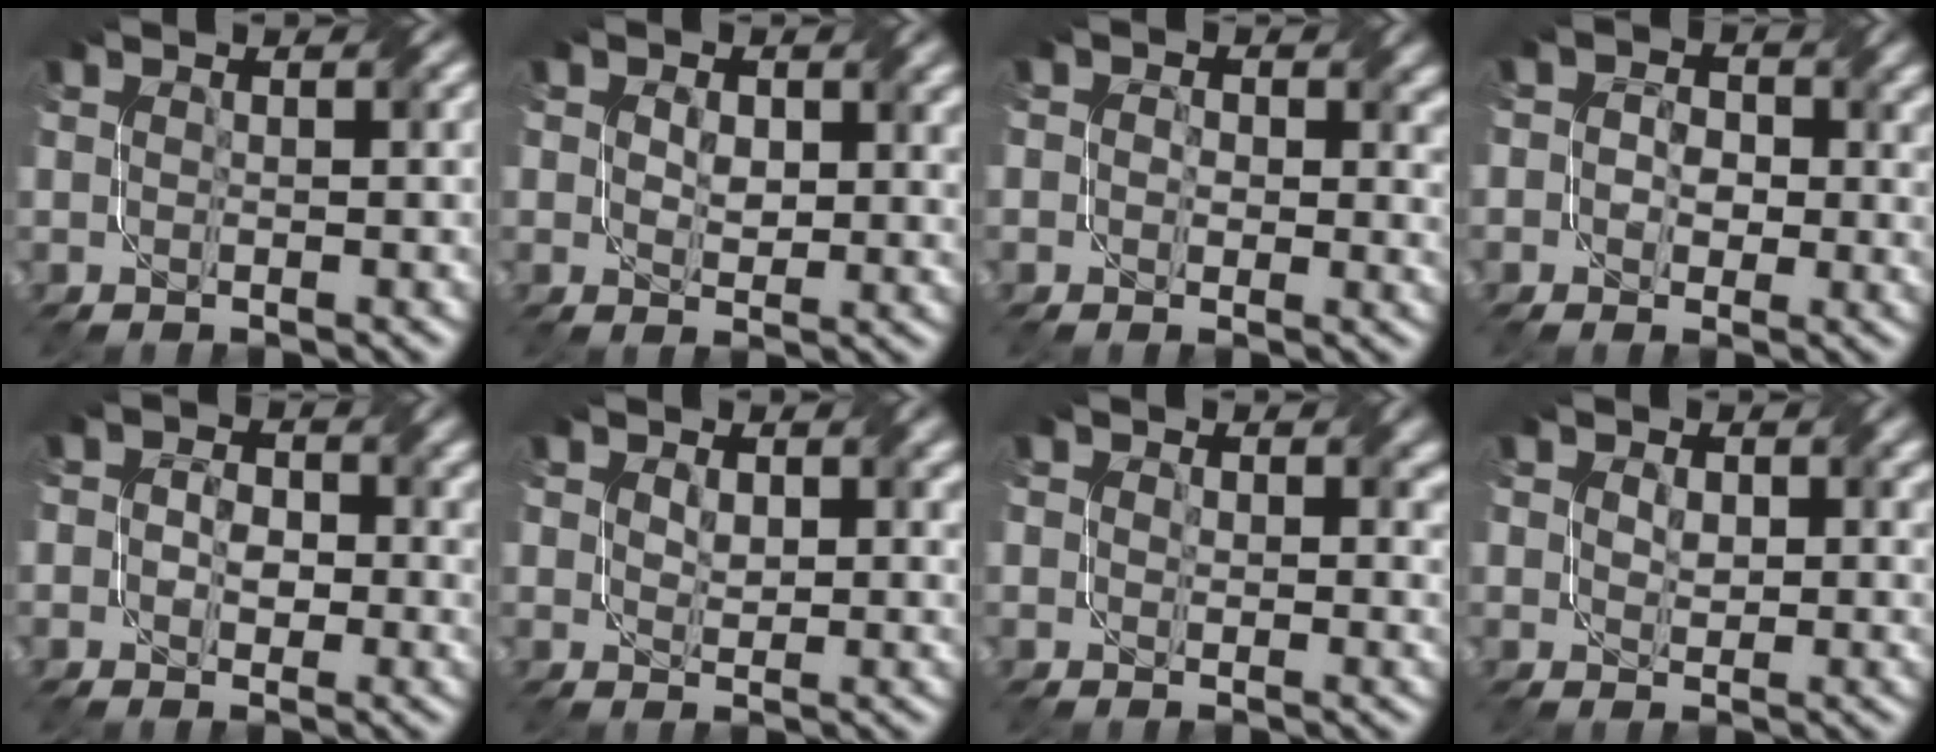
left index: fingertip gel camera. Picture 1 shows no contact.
{"total": 3.2, "force": [0.9, 2.2, 2.1], "torque": [-0.038, -0.005, 0.014]}
{"total": 3.6, "force": [0.8, 2.7, 2.2], "torque": [-0.027, 0.001, 0.003]}
{"total": 3.7, "force": [0.5, 3.1, 2.1], "torque": [-0.020, 0.001, -0.019]}
{"total": 3.2, "force": [0.1, 2.4, 2.1], "torque": [-0.037, -0.003, -0.003]}
{"total": 2.7, "force": [1.1, 1.8, 1.7], "torque": [-0.035, -0.004, 0.020]}
{"total": 2.8, "force": [1.0, 2.0, 1.7], "torque": [-0.024, -0.005, 0.014]}
{"total": 2.4, "force": [0.8, 1.7, 1.5], "torque": [-0.031, -0.004, 0.016]}